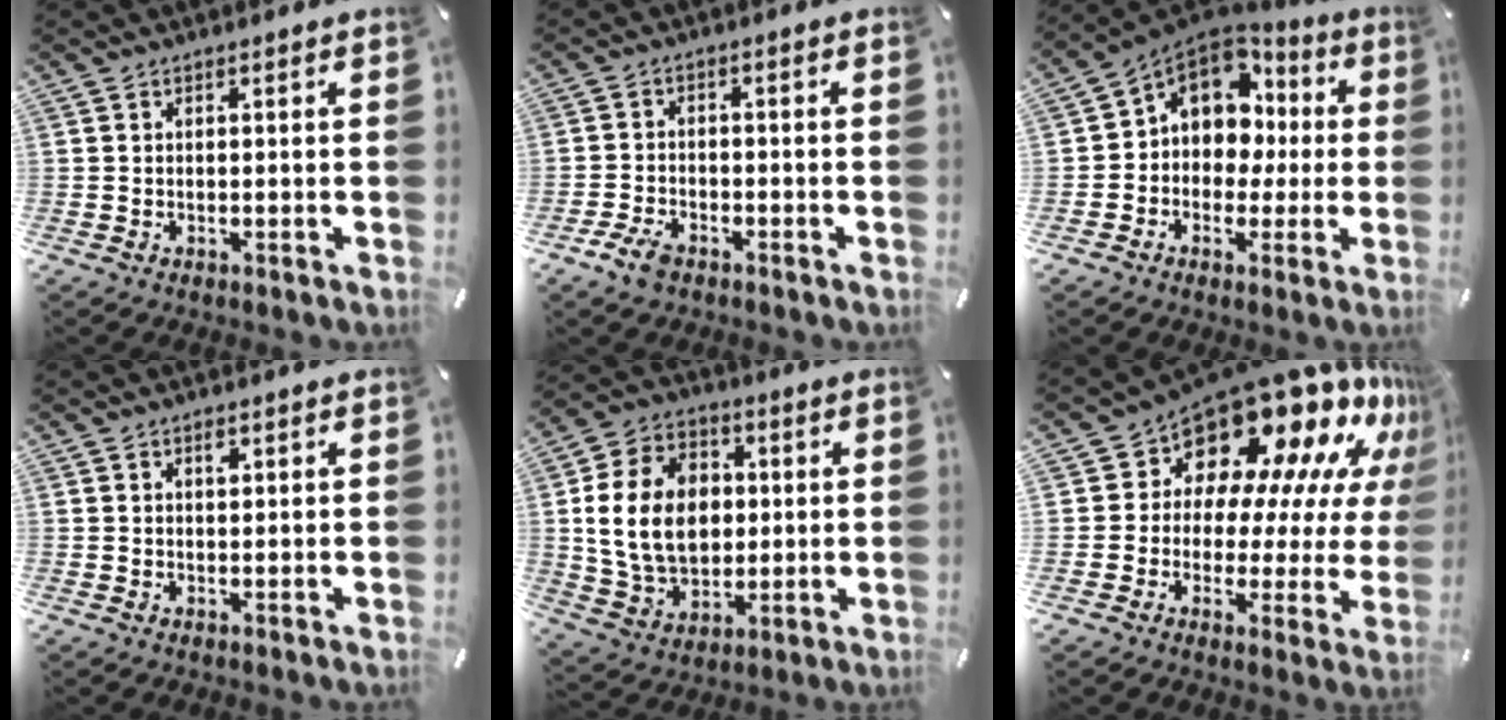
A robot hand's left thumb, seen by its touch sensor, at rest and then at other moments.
{"total": 4.4, "force": [-3.0, 2.3, 2.2], "torque": [-0.053, 0.012, -0.059]}
{"total": 10.9, "force": [2.9, 9.4, 4.7], "torque": [-0.095, -0.019, 0.060]}
{"total": 1.4, "force": [0.7, 0.7, 0.9], "torque": [-0.003, -0.005, 0.009]}
{"total": 16.4, "force": [0.8, 12.9, 10.1], "torque": [-0.212, 0.017, 0.015]}
{"total": 17.8, "force": [14.0, 8.6, 7.1], "torque": [-0.097, -0.135, 0.237]}